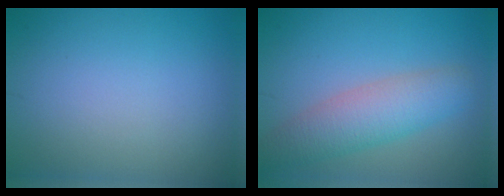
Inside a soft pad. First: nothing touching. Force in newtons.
{"total": 4.7, "press": 4.6, "slide": 0.3}